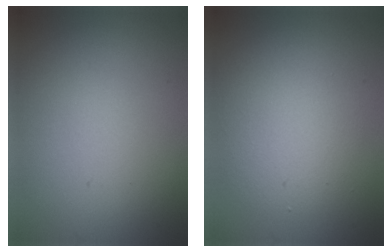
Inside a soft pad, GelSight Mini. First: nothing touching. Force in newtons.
{"total": 4.1, "press": 4.1, "slide": 0.2}